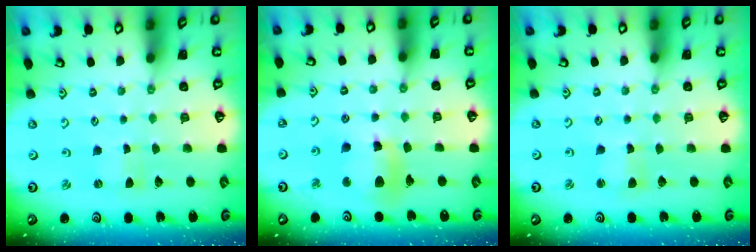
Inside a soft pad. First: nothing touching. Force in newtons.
{"total": 12.2, "press": 12.1, "slide": 1.8}
{"total": 2.6, "press": 2.5, "slide": 0.3}